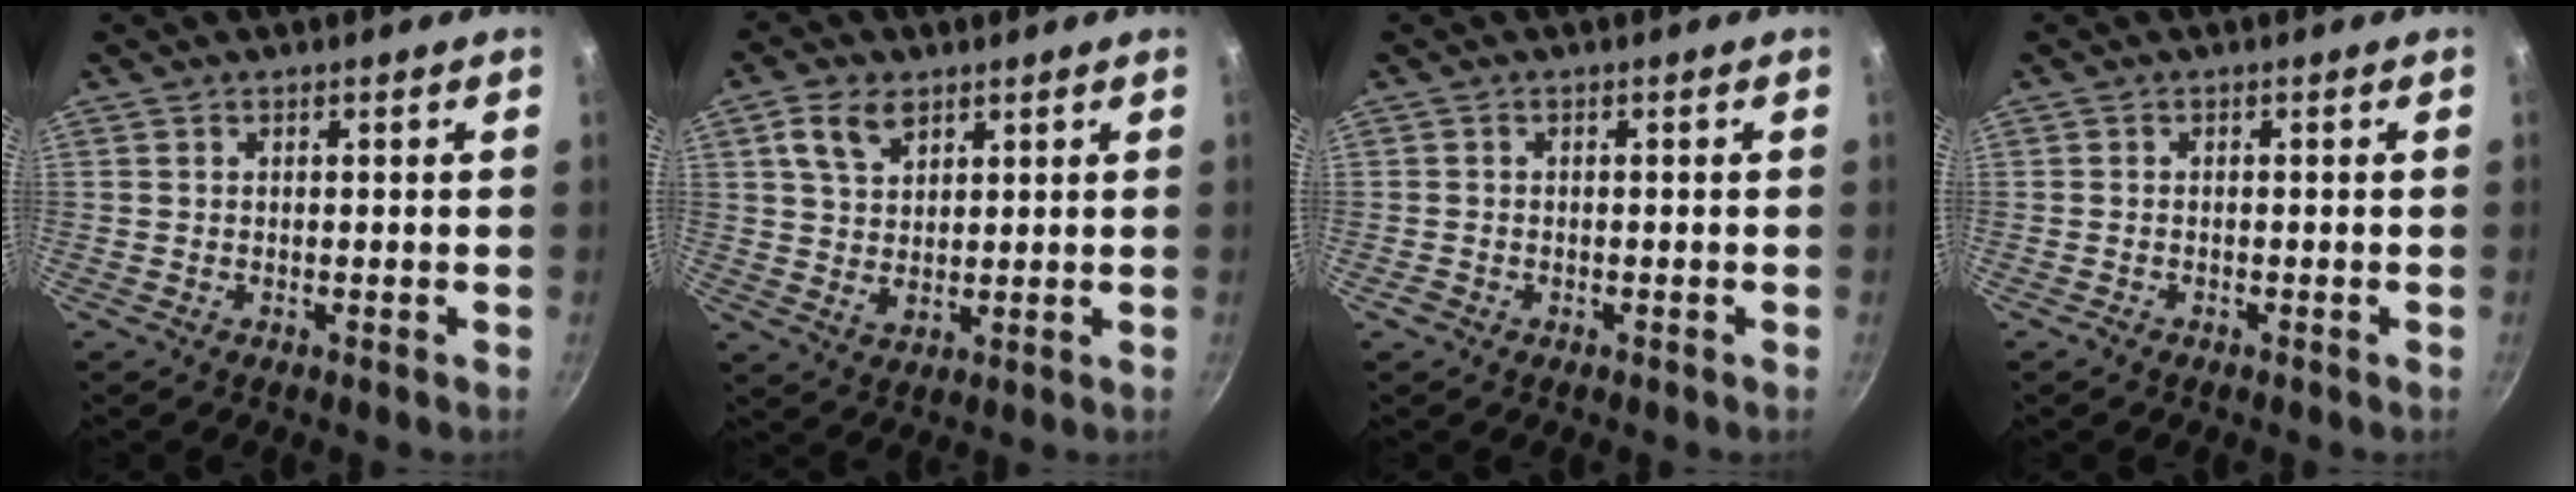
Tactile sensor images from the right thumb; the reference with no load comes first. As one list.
[{"total": 7.5, "force": [3.6, 4.8, 4.4], "torque": [-0.064, -0.013, 0.069]}, {"total": 1.4, "force": [-0.8, 1.1, 0.5], "torque": [-0.012, 0.005, -0.013]}, {"total": 0.8, "force": [-0.6, 0.5, 0.3], "torque": [-0.012, 0.007, -0.012]}]